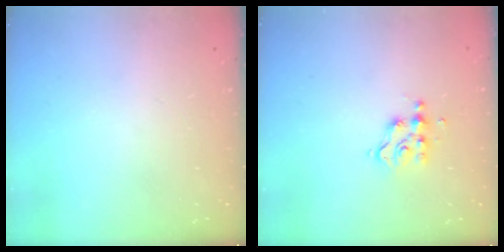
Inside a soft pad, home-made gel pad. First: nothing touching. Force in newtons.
{"total": 5.4, "press": 5.4, "slide": 0.4}